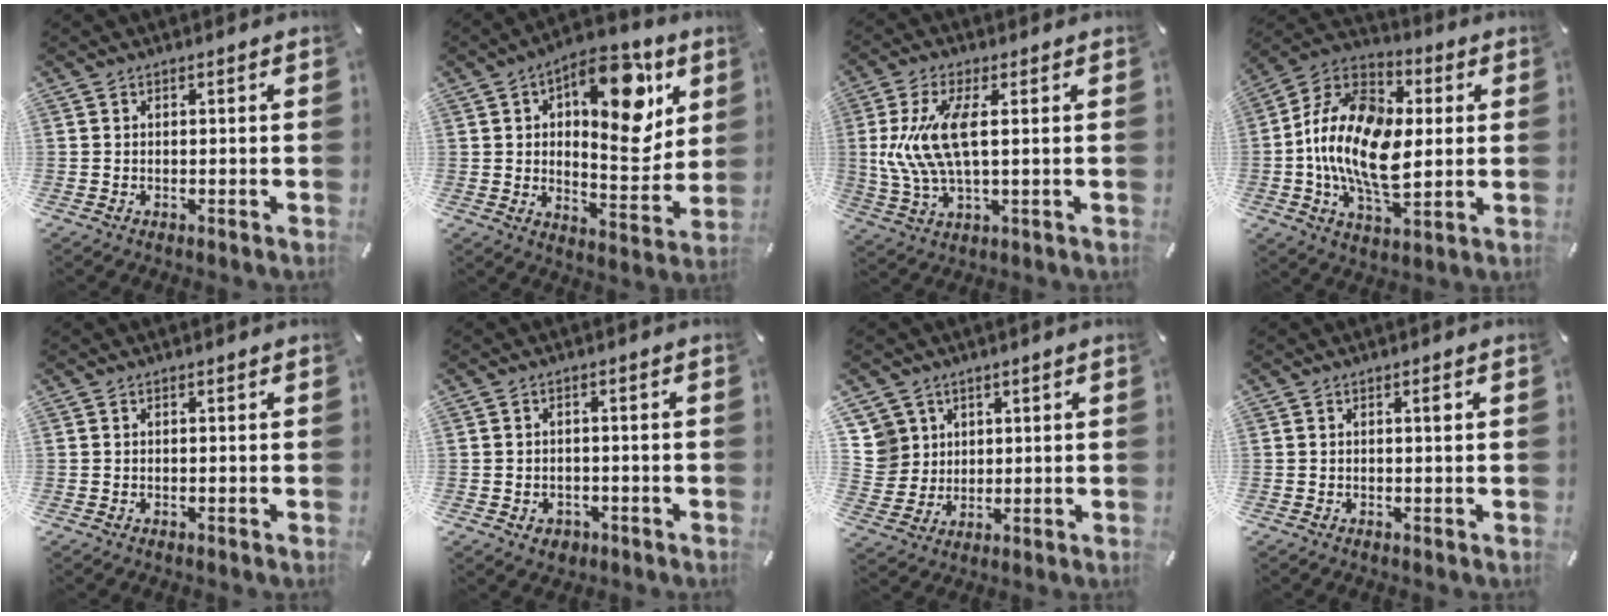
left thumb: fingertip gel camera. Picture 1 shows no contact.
{"total": 18.6, "force": [7.9, 9.4, 14.0], "torque": [-0.172, -0.045, 0.125]}
{"total": 12.1, "force": [1.8, 4.6, 11.1], "torque": [-0.249, -0.016, 0.026]}
{"total": 19.1, "force": [-1.2, 12.0, 14.8], "torque": [-0.329, 0.005, -0.028]}
{"total": 0.0}
{"total": 3.0, "force": [-1.1, 2.5, 1.1], "torque": [-0.011, 0.001, -0.023]}
{"total": 7.1, "force": [3.4, 6.2, -0.4], "torque": [-0.008, -0.015, 0.068]}
{"total": 1.2, "force": [0.3, 0.1, 1.1], "torque": [-0.021, 0.002, 0.003]}